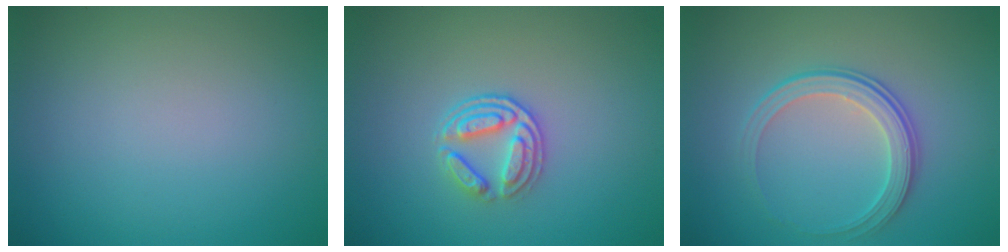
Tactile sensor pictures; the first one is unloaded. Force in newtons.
{"total": 3.1, "press": 2.6, "slide": 1.6}
{"total": 3.3, "press": 2.8, "slide": 1.8}